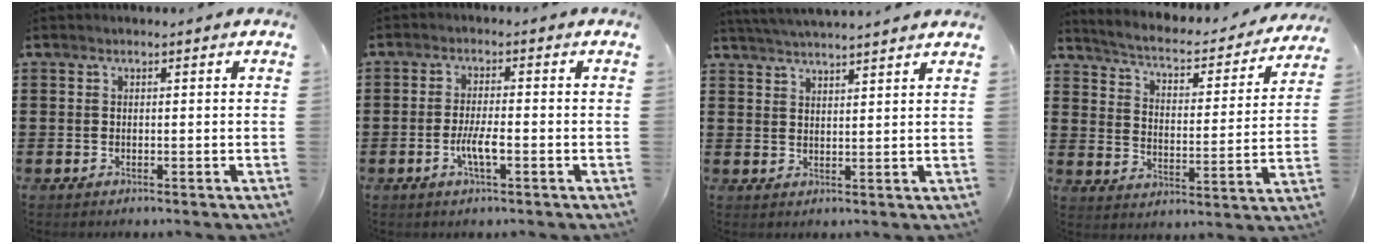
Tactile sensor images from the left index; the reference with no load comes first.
{"total": 4.1, "force": [-1.3, 0.8, 3.8], "torque": [-0.079, -0.003, -0.027]}
{"total": 3.4, "force": [3.3, -0.7, 0.4], "torque": [-0.020, -0.012, 0.060]}
{"total": 3.3, "force": [3.1, 0.3, 1.3], "torque": [-0.046, -0.030, 0.040]}